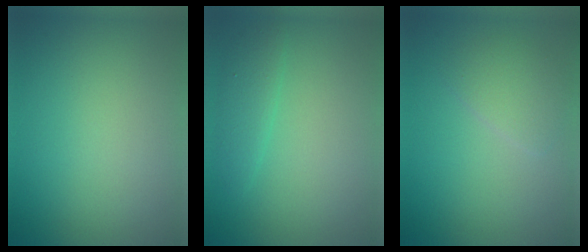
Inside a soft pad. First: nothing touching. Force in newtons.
{"total": 1.7, "press": 1.7, "slide": 0.2}
{"total": 2.1, "press": 2.1, "slide": 0.0}